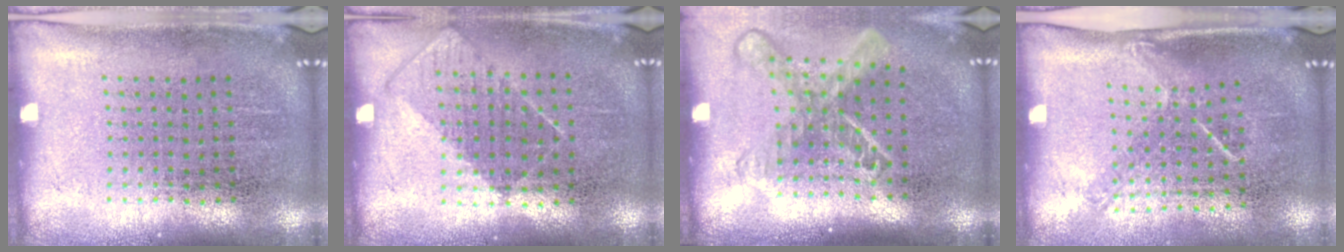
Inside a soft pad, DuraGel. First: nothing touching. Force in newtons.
{"total": 0.9, "press": 0.7, "slide": 0.5}
{"total": 1.8, "press": 1.3, "slide": 1.2}
{"total": 1.4, "press": 1.0, "slide": 1.0}